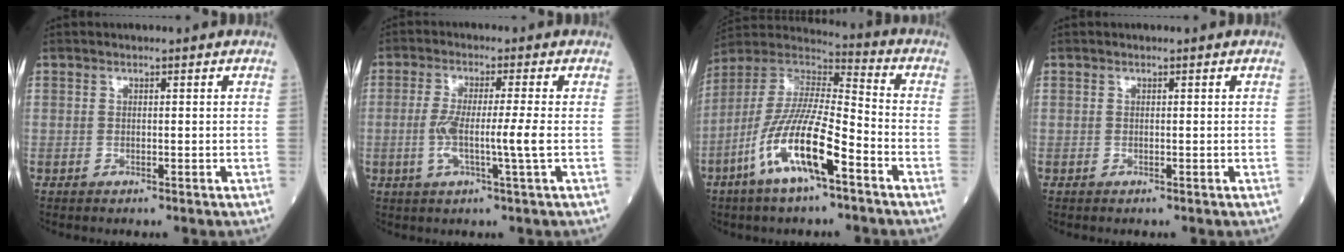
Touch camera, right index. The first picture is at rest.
{"total": 6.5, "force": [-1.1, -0.5, 6.3], "torque": [-0.125, -0.005, -0.021]}
{"total": 15.0, "force": [-7.0, 2.4, 13.0], "torque": [-0.263, -0.009, -0.135]}
{"total": 0.0}